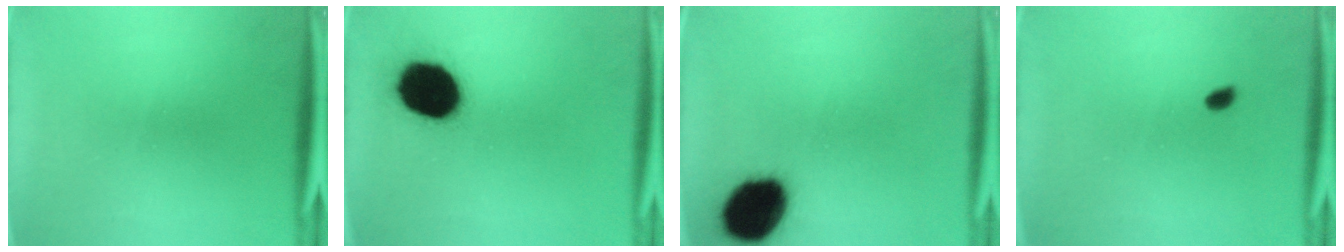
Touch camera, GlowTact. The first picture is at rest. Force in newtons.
{"total": 17.4}
{"total": 17.1}
{"total": 1.3}